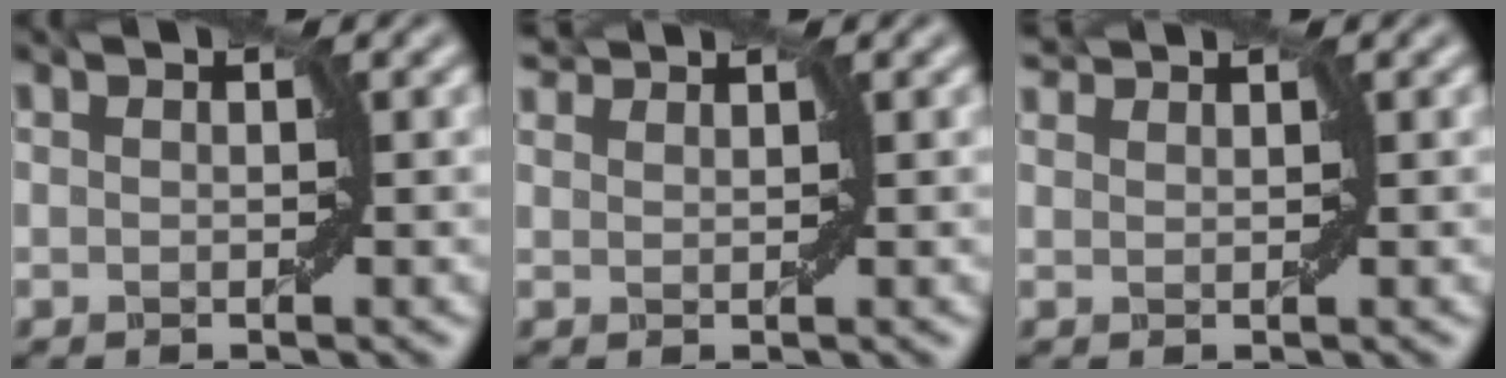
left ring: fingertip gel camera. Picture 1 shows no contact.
{"total": 2.1, "force": [2.1, 0.2, 0.4], "torque": [-0.008, 0.008, 0.037]}
{"total": 1.7, "force": [1.7, 0.1, 0.3], "torque": [-0.007, 0.007, 0.033]}